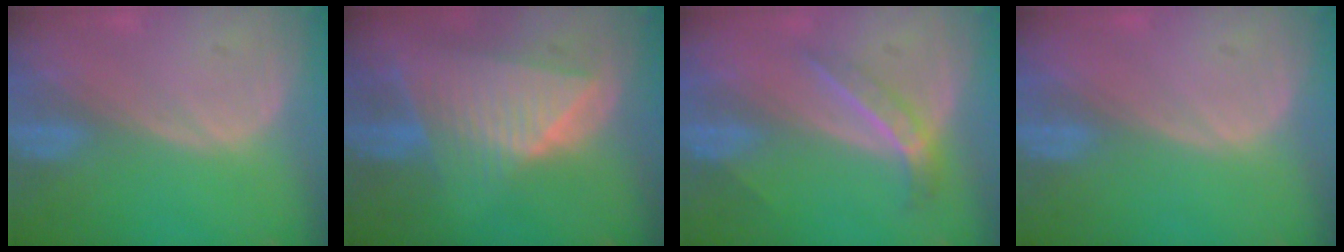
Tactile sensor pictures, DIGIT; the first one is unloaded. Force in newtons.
{"total": 9.0, "press": 8.1, "slide": 3.9}
{"total": 4.5, "press": 4.0, "slide": 2.2}
{"total": 0.0}